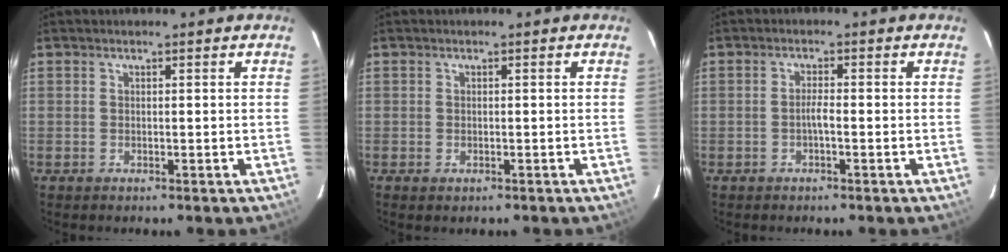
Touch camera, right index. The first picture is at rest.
{"total": 0.9, "force": [-0.5, 0.6, 0.3], "torque": [-0.003, -0.004, -0.007]}
{"total": 1.6, "force": [-0.7, 0.2, 1.4], "torque": [-0.028, 0.004, -0.015]}